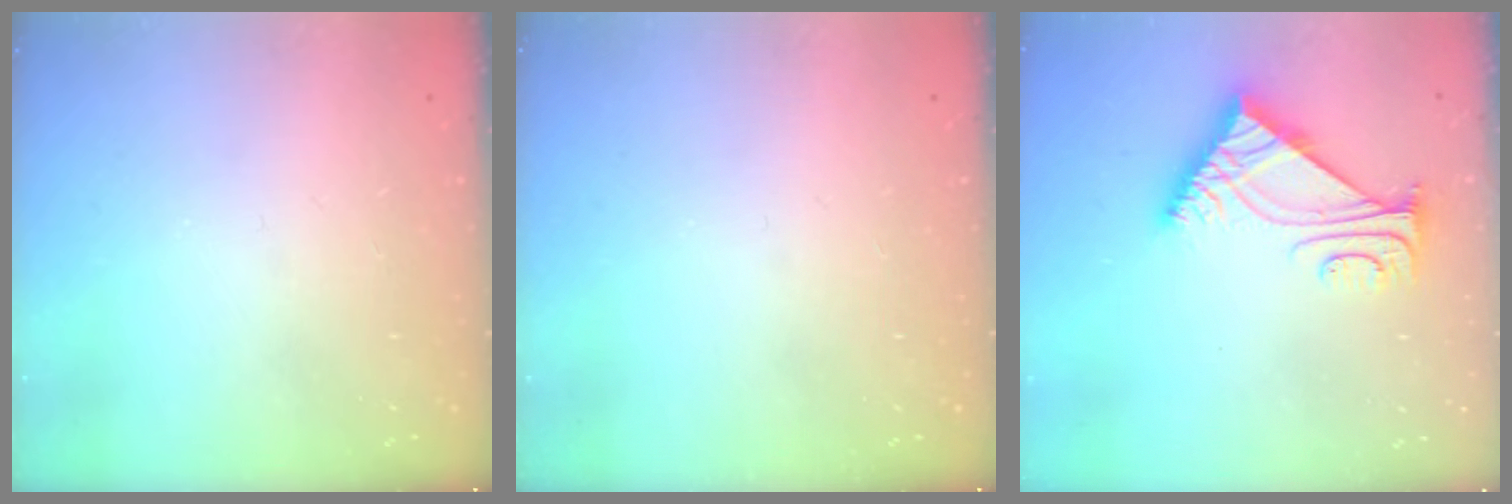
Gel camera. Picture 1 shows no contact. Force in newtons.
{"total": 0.0}
{"total": 6.7, "press": 6.7, "slide": 0.3}